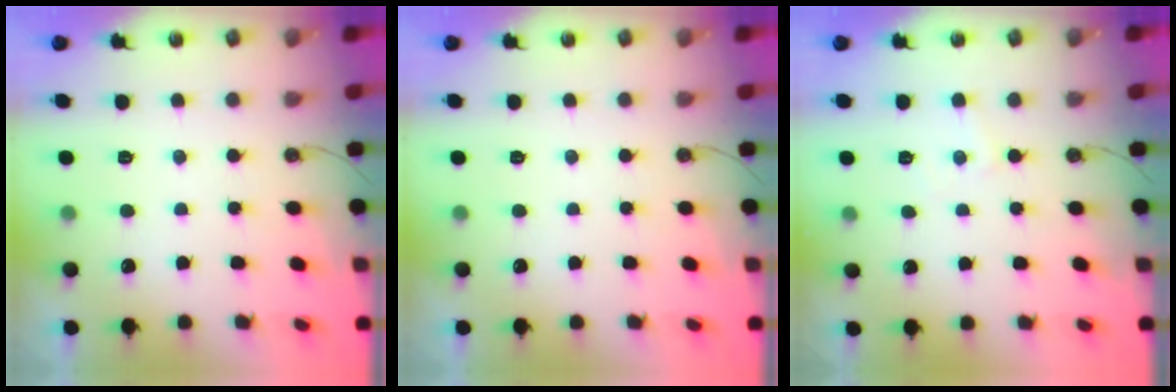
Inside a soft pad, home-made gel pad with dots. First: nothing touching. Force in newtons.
{"total": 0.0}
{"total": 3.9, "press": 3.8, "slide": 0.7}